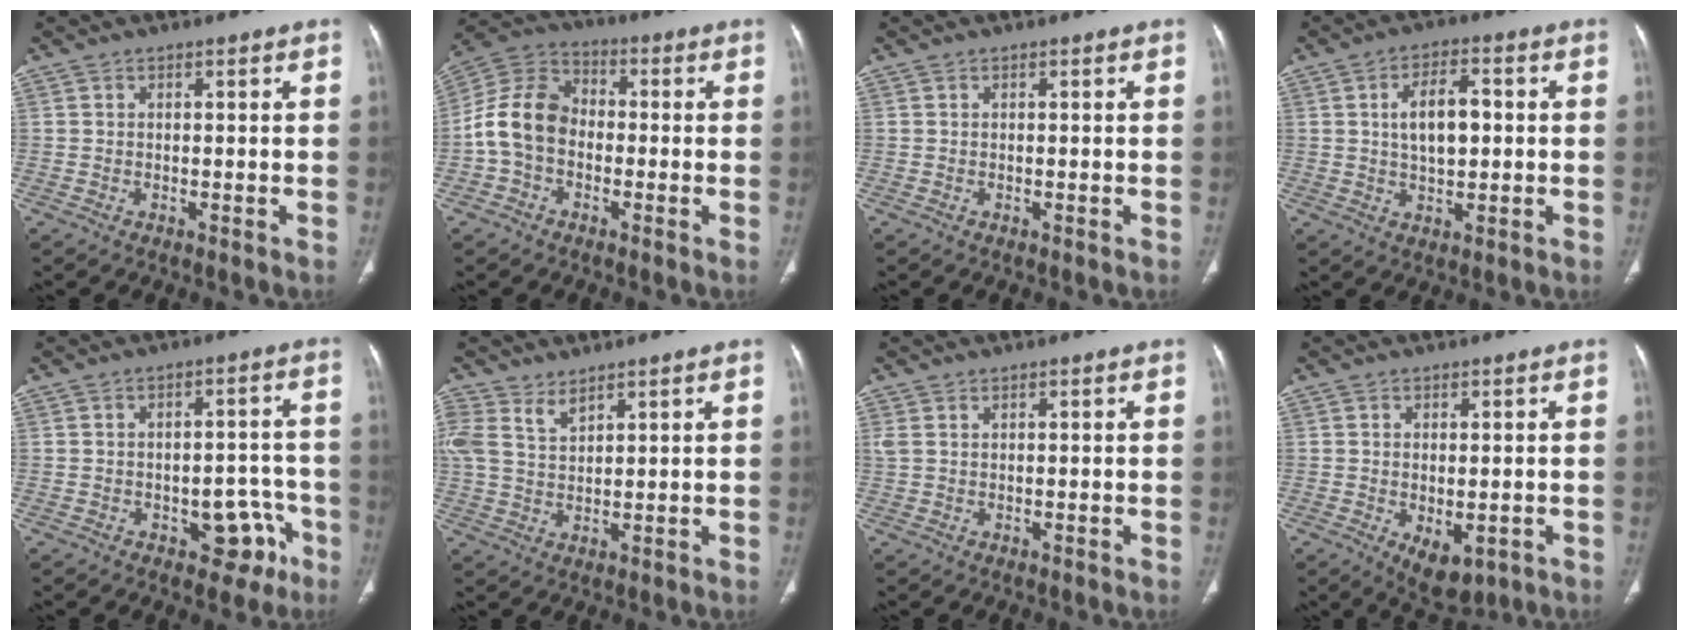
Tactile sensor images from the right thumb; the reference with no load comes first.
{"total": 11.1, "force": [-1.9, 8.3, 7.1], "torque": [-0.130, 0.037, -0.050]}
{"total": 0.0}
{"total": 7.7, "force": [0.9, 4.0, 6.5], "torque": [-0.100, 0.008, 0.012]}
{"total": 8.1, "force": [-3.9, 5.0, 5.0], "torque": [-0.022, 0.038, -0.043]}
{"total": 5.7, "force": [4.0, 2.6, 3.0], "torque": [-0.061, -0.007, 0.092]}
{"total": 1.2, "force": [0.7, 0.6, 0.8], "torque": [-0.021, 0.010, 0.021]}
{"total": 6.4, "force": [-1.8, 3.6, 5.0], "torque": [-0.070, -0.008, -0.011]}